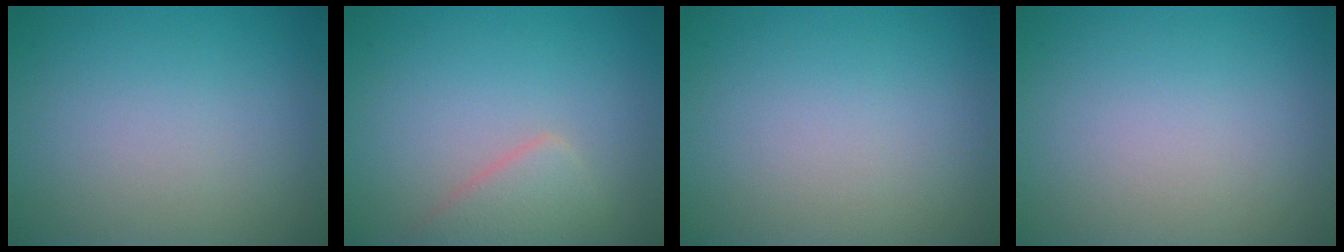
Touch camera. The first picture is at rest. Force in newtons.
{"total": 2.6, "press": 2.6, "slide": 0.0}
{"total": 0.0}
{"total": 0.0}